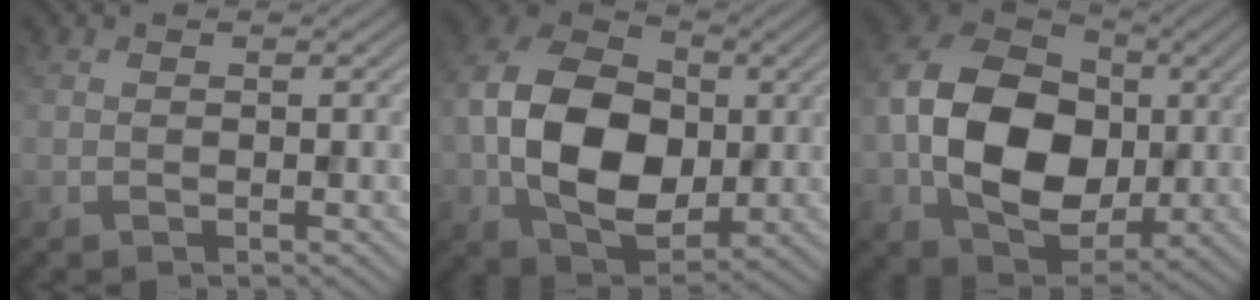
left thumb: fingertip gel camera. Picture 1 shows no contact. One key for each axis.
{"total": 13.6, "fx": -0.8, "fy": 9.6, "fz": 9.6, "tx": -0.213, "ty": 0.007, "tz": -0.018}
{"total": 15.0, "fx": -1.0, "fy": 11.0, "fz": 10.2, "tx": -0.223, "ty": 0.000, "tz": -0.016}